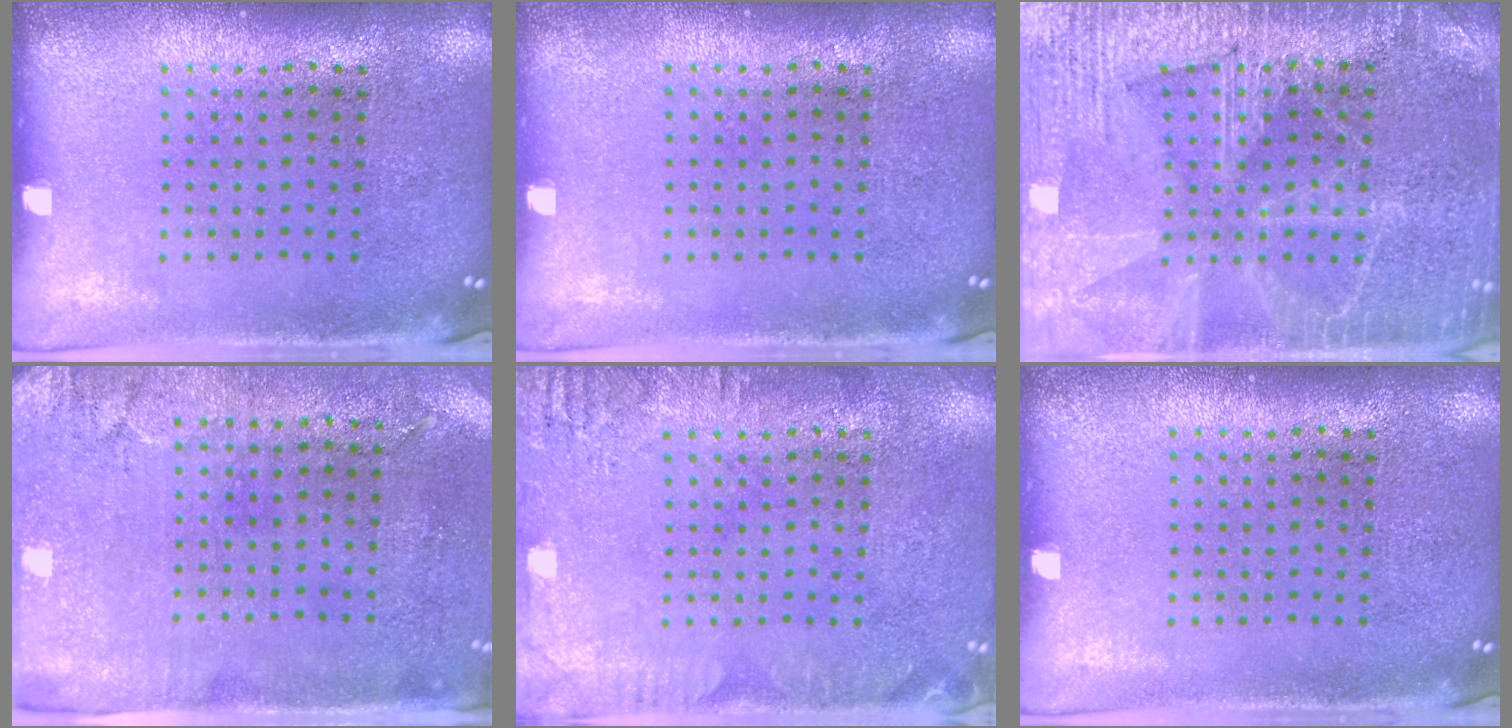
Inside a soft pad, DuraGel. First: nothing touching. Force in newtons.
{"total": 0.0}
{"total": 3.6, "press": 3.5, "slide": 0.6}
{"total": 2.9, "press": 2.3, "slide": 1.7}
{"total": 2.3, "press": 2.3, "slide": 0.2}
{"total": 0.0}